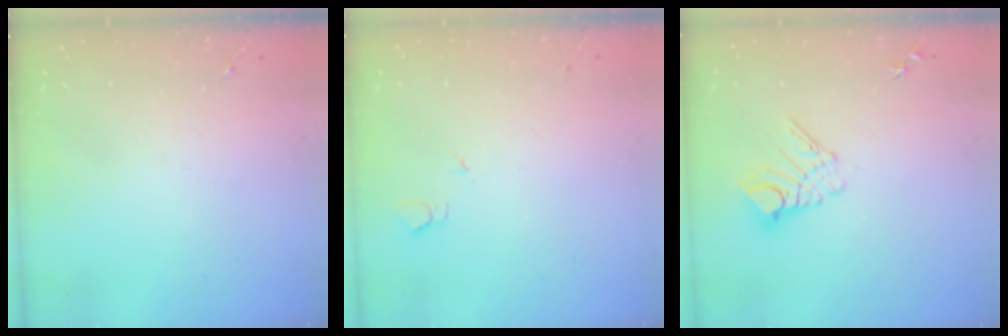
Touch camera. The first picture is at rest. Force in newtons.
{"total": 2.7, "press": 2.6, "slide": 0.3}
{"total": 9.6, "press": 9.6, "slide": 1.0}